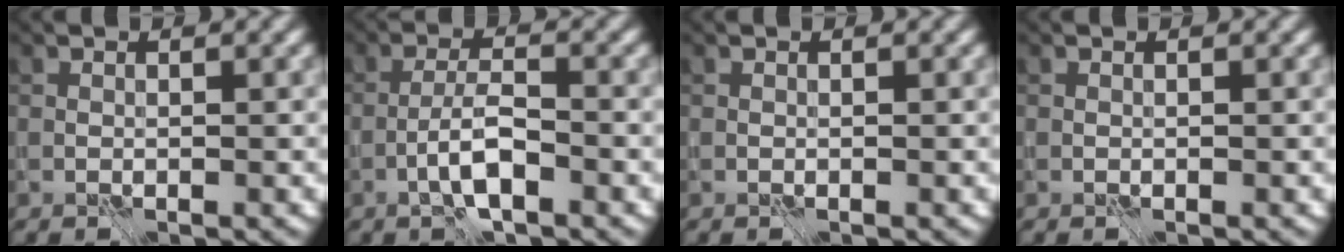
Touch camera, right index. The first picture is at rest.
{"total": 3.1, "force": [-1.9, 0.5, 2.5], "torque": [-0.045, 0.007, -0.039]}
{"total": 0.0}
{"total": 0.0}